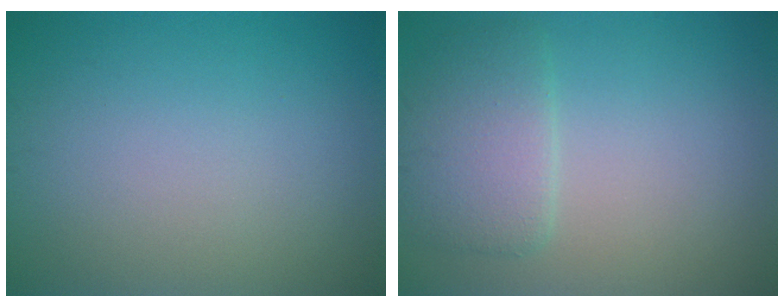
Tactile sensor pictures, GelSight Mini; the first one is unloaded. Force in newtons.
{"total": 3.7, "press": 3.7, "slide": 0.1}